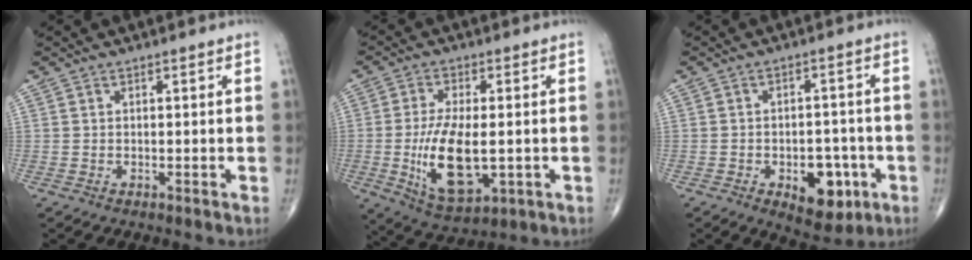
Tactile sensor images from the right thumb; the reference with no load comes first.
{"total": 13.6, "force": [-1.9, 6.3, 11.9], "torque": [-0.214, -0.013, -0.020]}
{"total": 9.7, "force": [-3.7, 5.7, 7.0], "torque": [-0.057, 0.020, -0.041]}